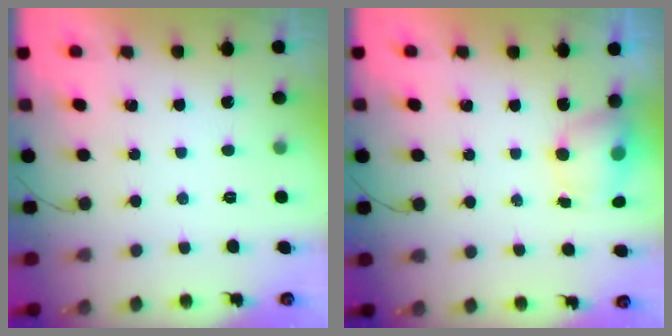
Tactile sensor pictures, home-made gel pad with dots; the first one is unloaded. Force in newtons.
{"total": 5.8, "press": 5.7, "slide": 0.7}